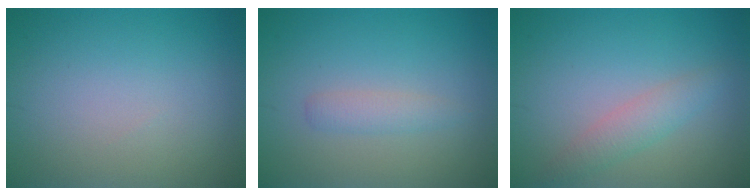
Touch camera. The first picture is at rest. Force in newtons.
{"total": 1.5, "press": 1.5, "slide": 0.0}
{"total": 2.2, "press": 2.2, "slide": 0.1}